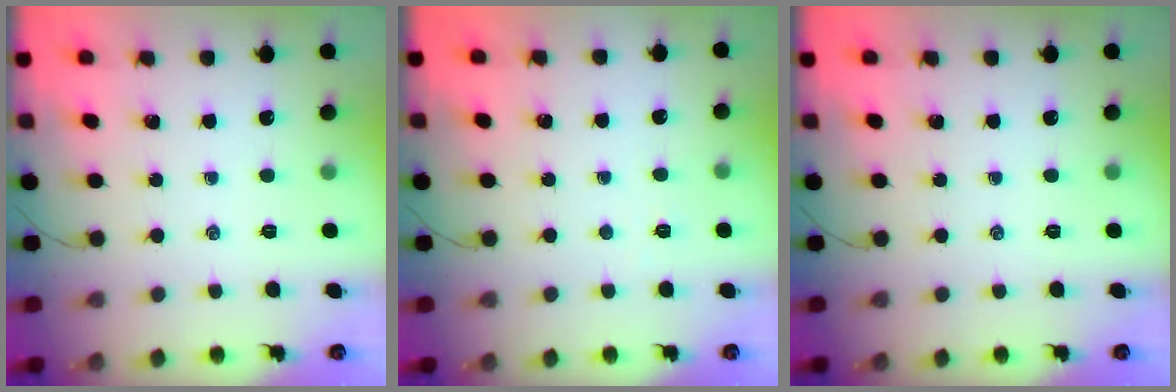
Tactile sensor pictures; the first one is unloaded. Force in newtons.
{"total": 1.8, "press": 1.7, "slide": 0.5}
{"total": 0.0}